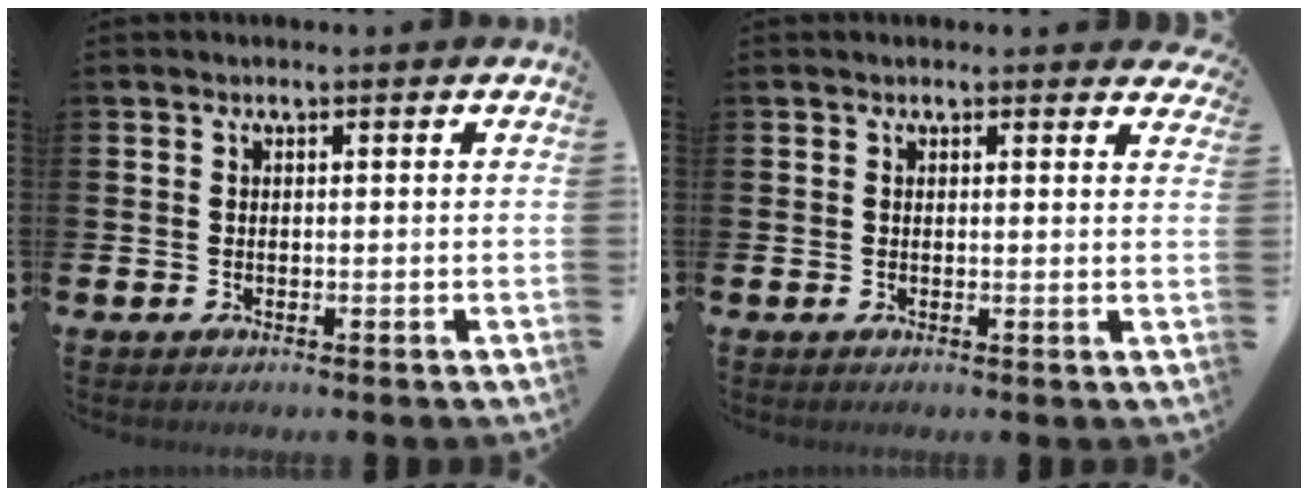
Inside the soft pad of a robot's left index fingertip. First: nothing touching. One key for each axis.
{"total": 0.9, "fx": 0.8, "fy": 0.4, "fz": 0.1, "tx": 0.005, "ty": 0.003, "tz": 0.014}